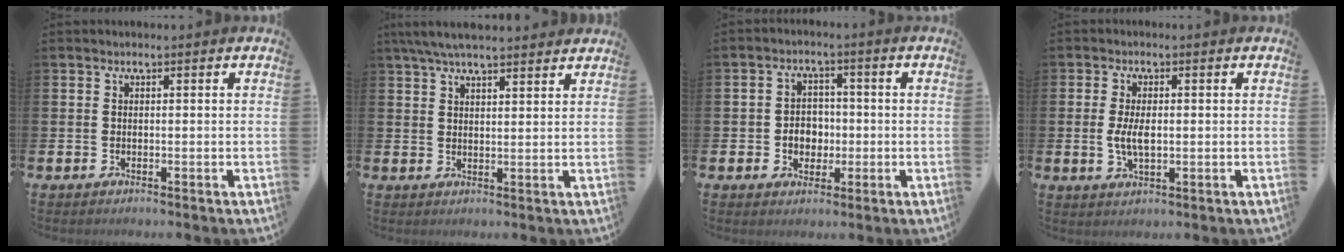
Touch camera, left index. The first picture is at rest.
{"total": 5.6, "force": [5.1, 0.9, 2.2], "torque": [-0.050, -0.014, 0.093]}
{"total": 3.7, "force": [-0.6, 3.2, 1.7], "torque": [-0.025, 0.002, -0.020]}
{"total": 4.0, "force": [0.0, 1.9, 3.5], "torque": [-0.067, 0.000, -0.005]}